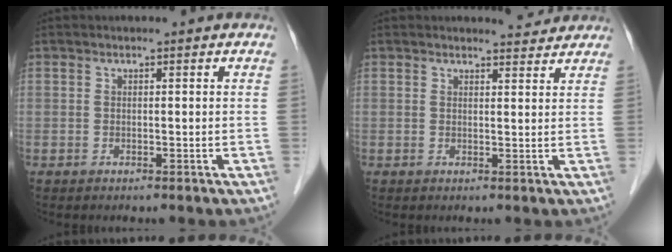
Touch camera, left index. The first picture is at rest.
{"total": 2.7, "force": [2.7, 0.4, -0.1], "torque": [-0.006, -0.006, 0.030]}